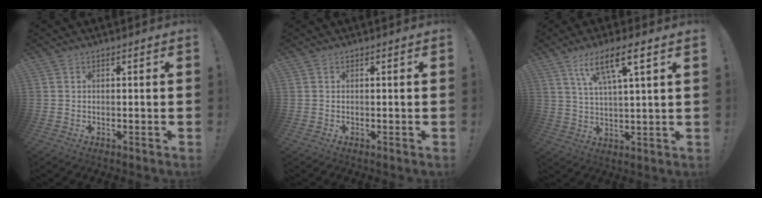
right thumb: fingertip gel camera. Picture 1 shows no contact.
{"total": 0.0}
{"total": 10.6, "force": [5.7, 1.8, 8.7], "torque": [-0.158, -0.014, 0.094]}